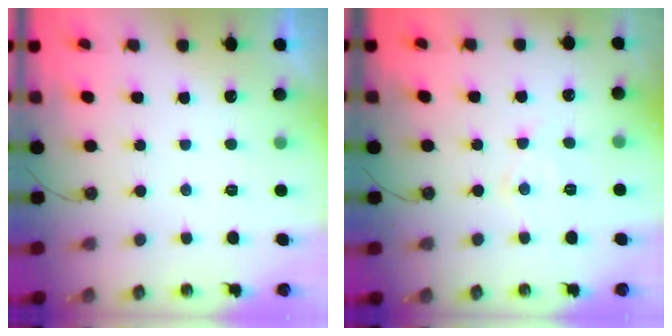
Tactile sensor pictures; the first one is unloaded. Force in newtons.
{"total": 7.2, "press": 7.2, "slide": 0.3}